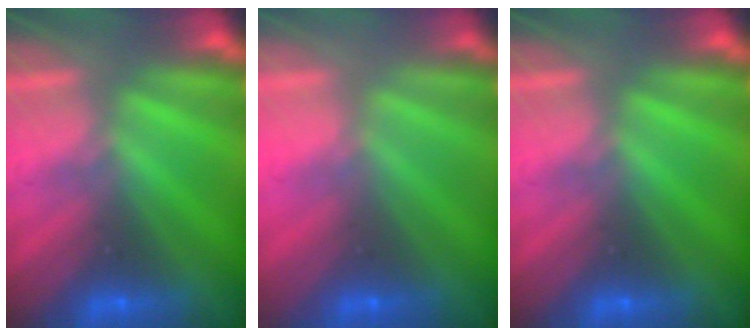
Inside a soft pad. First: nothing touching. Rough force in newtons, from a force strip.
{"total": 3.4}
{"total": 0.0}